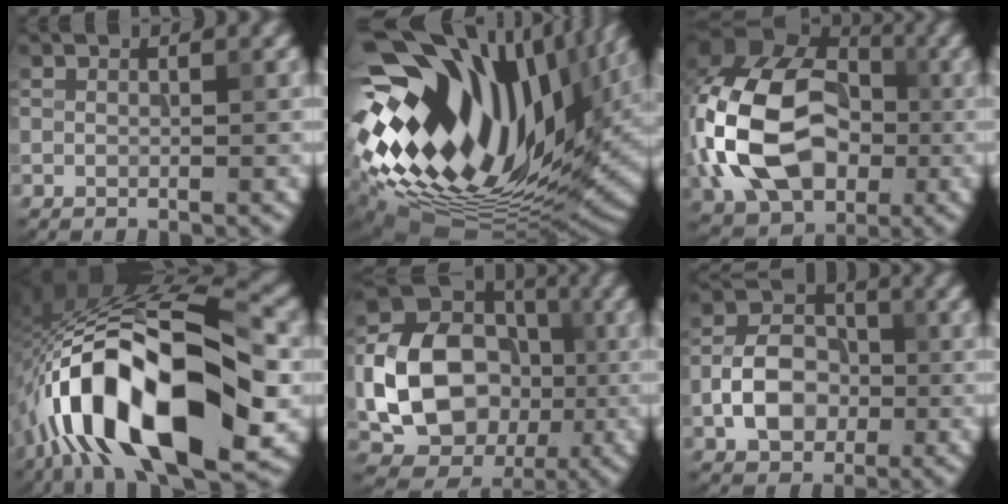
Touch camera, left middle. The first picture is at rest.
{"total": 18.9, "force": [2.8, 10.9, 15.2], "torque": [-0.251, -0.007, 0.048]}
{"total": 13.6, "force": [-1.8, 9.8, 9.4], "torque": [-0.212, 0.007, -0.048]}
{"total": 17.9, "force": [-5.6, 7.6, 15.3], "torque": [-0.262, 0.029, -0.096]}
{"total": 11.7, "force": [-1.4, 9.5, 6.7], "torque": [-0.125, 0.004, -0.033]}
{"total": 5.5, "force": [-1.4, 4.1, 3.5], "torque": [-0.058, 0.009, -0.027]}